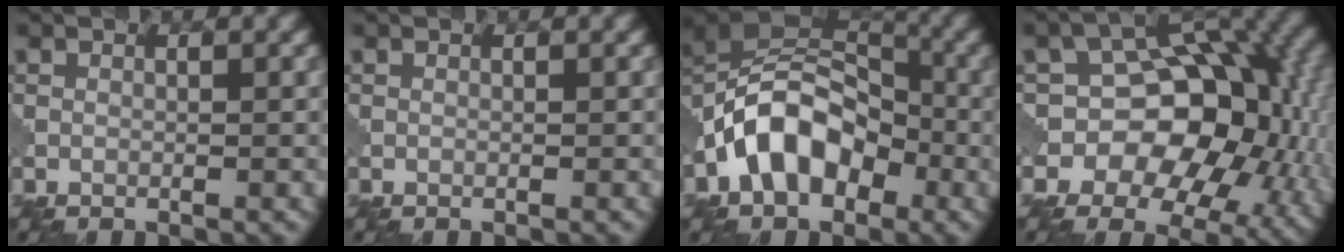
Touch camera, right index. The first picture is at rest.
{"total": 0.0}
{"total": 9.0, "force": [-3.1, 5.8, 6.0], "torque": [-0.103, 0.019, -0.074]}
{"total": 16.1, "force": [-1.4, 11.4, 11.3], "torque": [-0.144, 0.003, -0.017]}